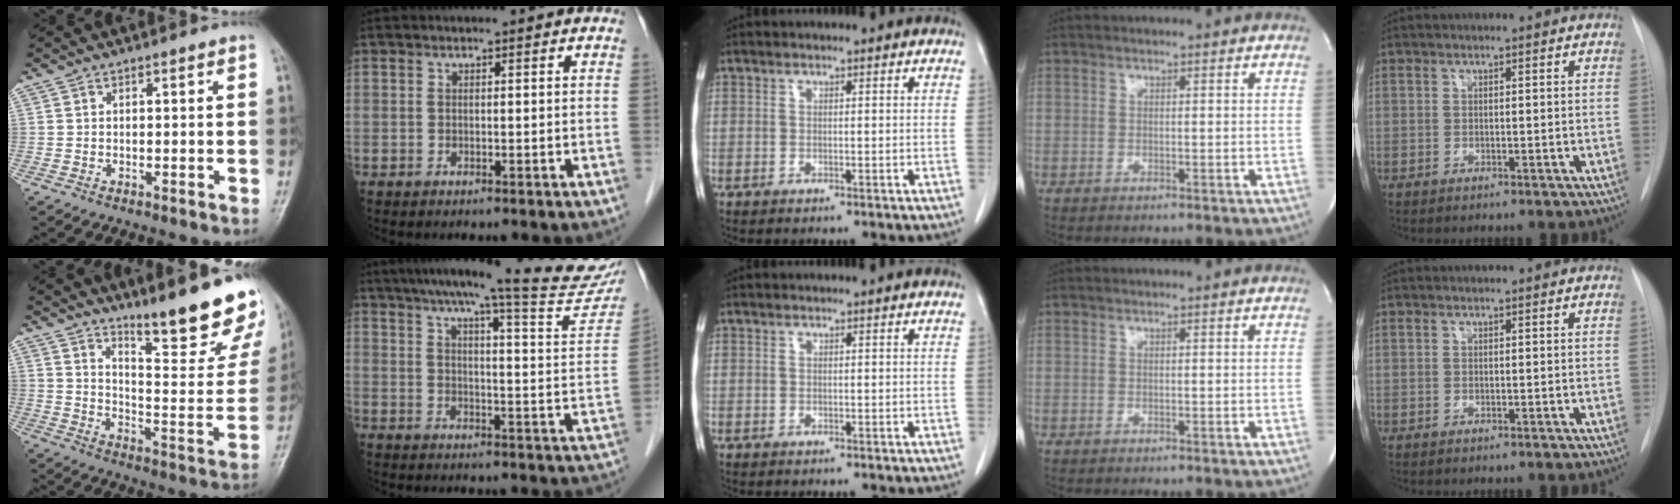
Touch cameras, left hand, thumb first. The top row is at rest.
{"thumb": {"total": 20.7, "force": [15.6, 4.1, 12.9], "torque": [-0.144, -0.112, 0.225]}, "index": {"total": 23.0, "force": [20.4, 1.0, 10.6], "torque": [-0.147, -0.054, 0.245]}}